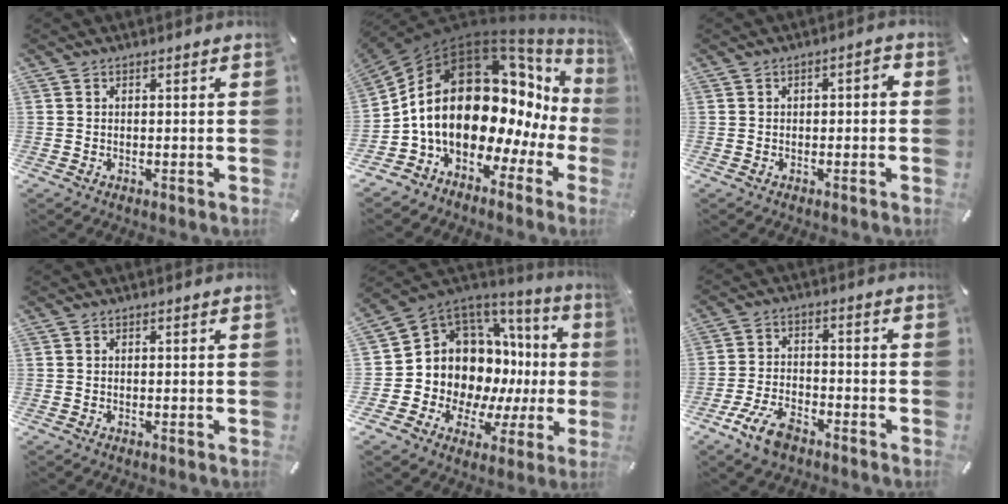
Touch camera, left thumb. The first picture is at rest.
{"total": 22.8, "force": [2.8, 14.3, 17.5], "torque": [-0.331, -0.058, 0.067]}
{"total": 2.0, "force": [-0.9, 1.1, 1.4], "torque": [-0.025, 0.010, -0.020]}
{"total": 0.0}
{"total": 14.6, "force": [2.3, 12.3, 7.4], "torque": [-0.117, -0.073, 0.074]}
{"total": 9.0, "force": [-5.5, 4.6, 5.3], "torque": [-0.115, 0.020, -0.104]}